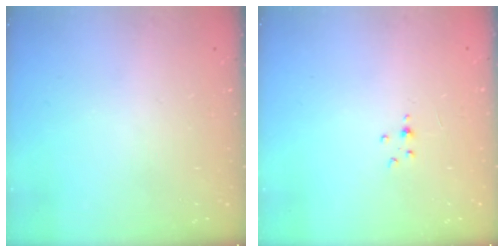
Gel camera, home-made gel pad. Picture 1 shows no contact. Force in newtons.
{"total": 1.5, "press": 1.5, "slide": 0.2}